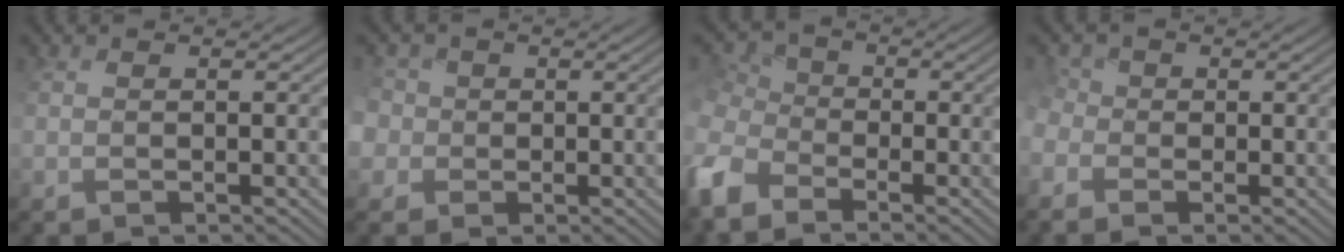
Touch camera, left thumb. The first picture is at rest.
{"total": 5.4, "force": [-0.1, 5.1, 1.7], "torque": [-0.072, 0.012, -0.026]}
{"total": 6.9, "force": [-3.7, 4.7, 3.3], "torque": [-0.104, -0.008, -0.084]}
{"total": 4.3, "force": [-1.4, 3.6, 2.0], "torque": [-0.061, 0.002, -0.029]}